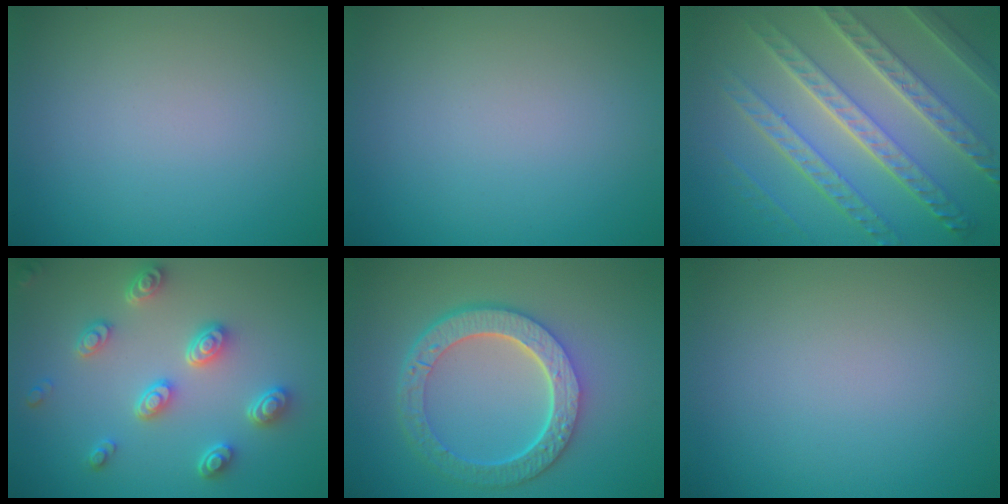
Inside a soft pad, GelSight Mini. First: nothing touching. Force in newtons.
{"total": 0.0}
{"total": 8.8, "press": 6.3, "slide": 6.2}
{"total": 4.4, "press": 3.6, "slide": 2.5}
{"total": 6.6, "press": 4.9, "slide": 4.4}
{"total": 0.0}